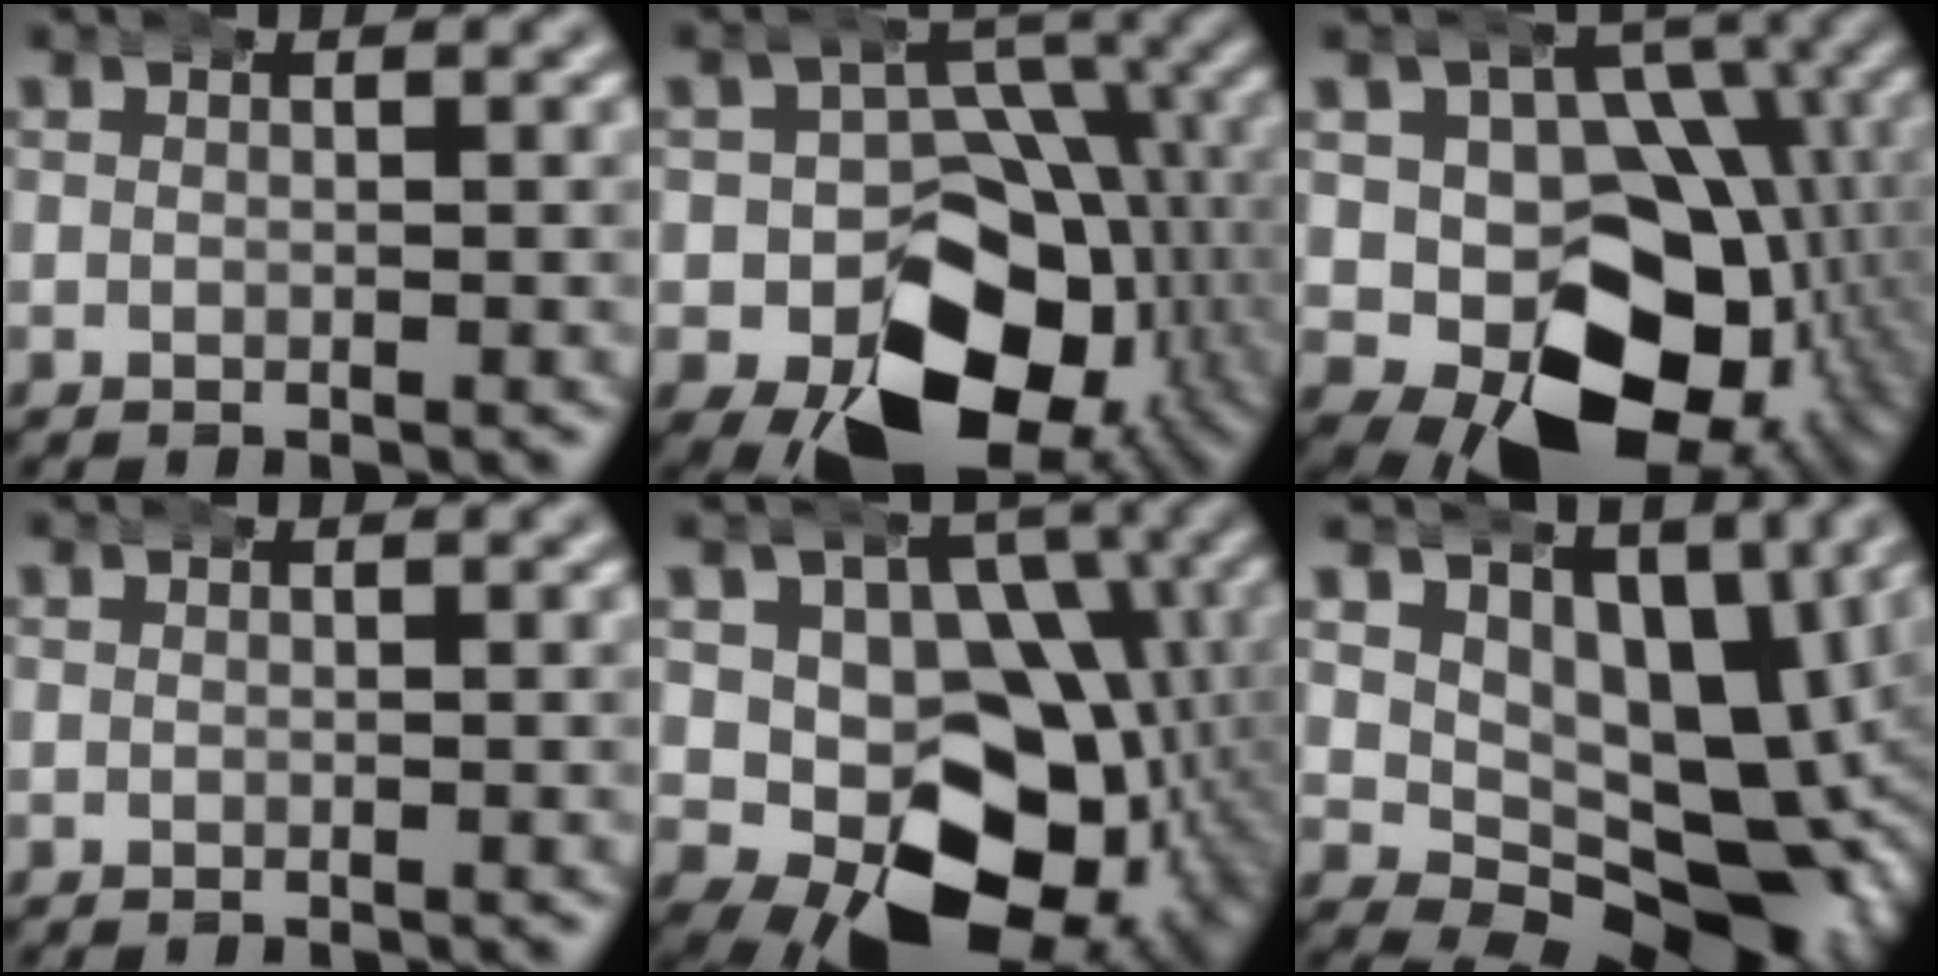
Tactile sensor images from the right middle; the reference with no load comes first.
{"total": 17.2, "force": [-4.7, 13.1, 10.1], "torque": [-0.185, -0.080, -0.050]}
{"total": 19.1, "force": [-1.9, 14.9, 11.8], "torque": [-0.219, -0.084, -0.006]}
{"total": 0.0}
{"total": 17.3, "force": [-1.2, 13.5, 10.7], "torque": [-0.198, -0.066, -0.001]}
{"total": 10.4, "force": [1.5, 7.2, 7.3], "torque": [-0.116, -0.030, 0.037]}